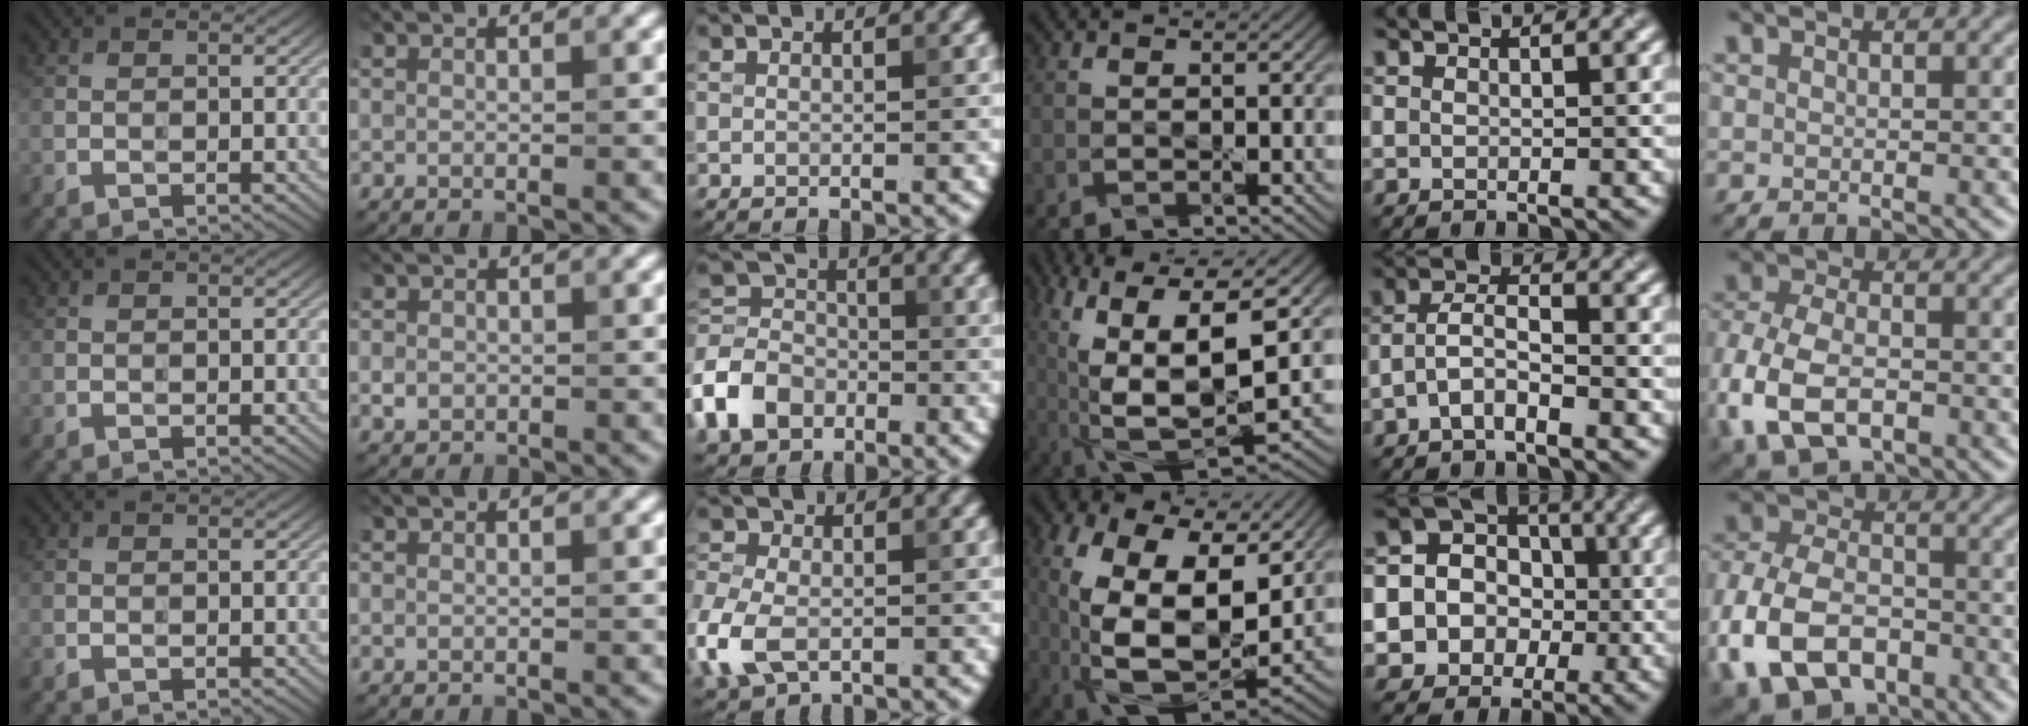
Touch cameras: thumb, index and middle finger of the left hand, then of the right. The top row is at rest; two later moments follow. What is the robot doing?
{"motion": "wipe", "object": "plastic plate"}